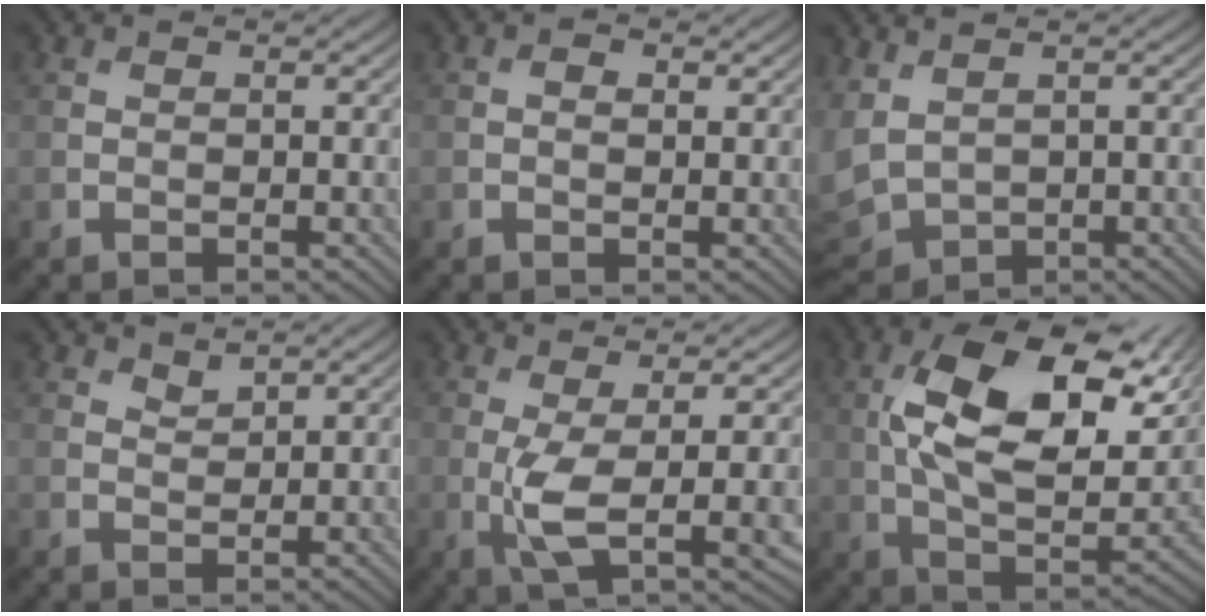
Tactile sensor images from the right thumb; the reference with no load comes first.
{"total": 1.3, "force": [0.2, 0.8, 1.0], "torque": [-0.016, 0.000, 0.000]}
{"total": 5.2, "force": [0.4, 3.6, 3.8], "torque": [-0.127, -0.014, 0.011]}
{"total": 1.6, "force": [1.4, 0.6, 0.5], "torque": [-0.015, -0.003, 0.030]}
{"total": 7.0, "force": [-0.7, 1.8, 6.7], "torque": [-0.136, -0.007, -0.010]}
{"total": 16.7, "force": [5.1, 8.2, 13.7], "torque": [-0.255, -0.003, 0.089]}